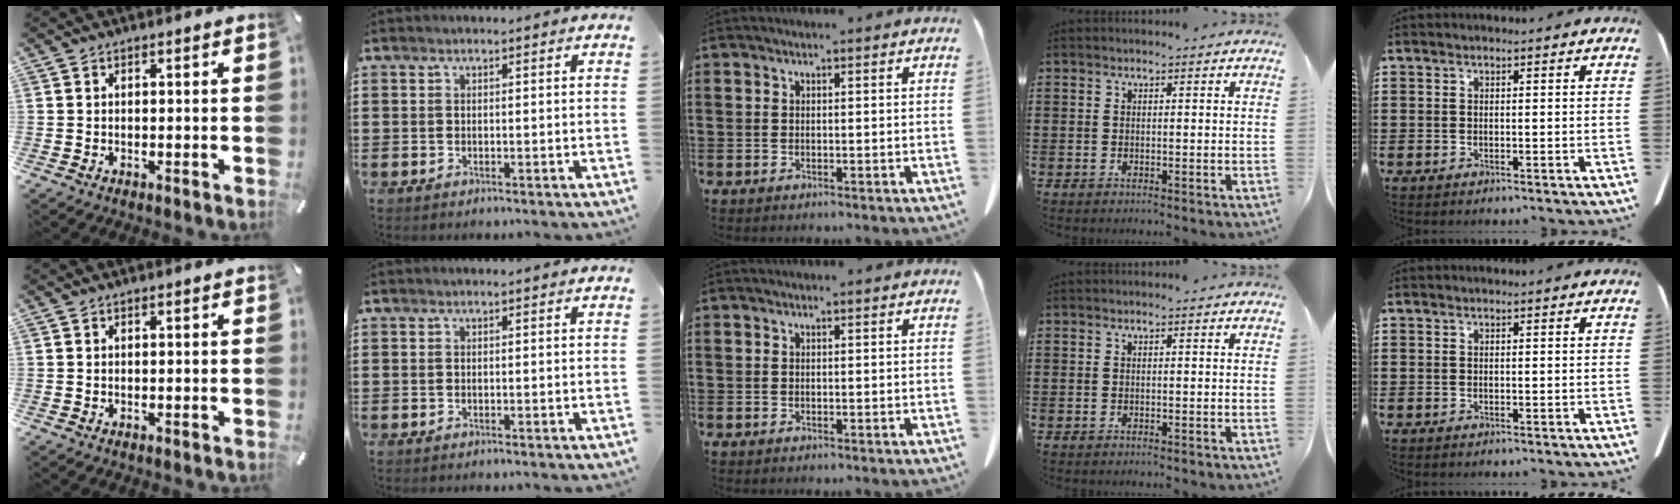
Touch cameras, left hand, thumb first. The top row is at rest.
{}